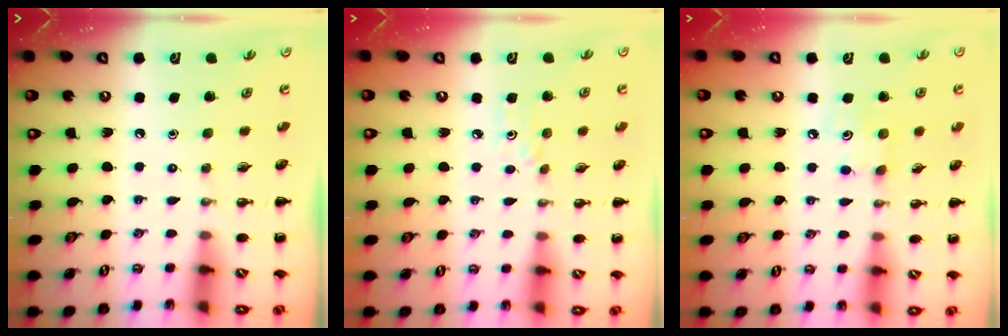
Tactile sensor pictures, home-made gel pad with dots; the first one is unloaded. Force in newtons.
{"total": 3.4, "press": 3.1, "slide": 1.3}
{"total": 4.9, "press": 4.7, "slide": 1.2}